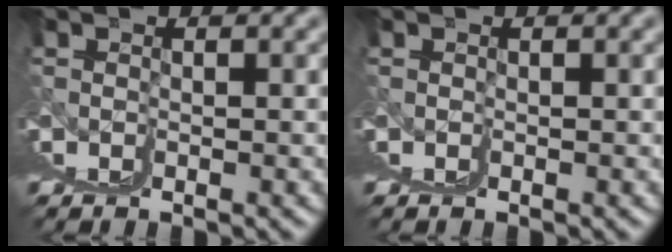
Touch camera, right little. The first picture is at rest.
{"total": 0.0}